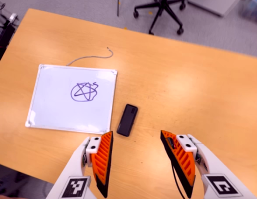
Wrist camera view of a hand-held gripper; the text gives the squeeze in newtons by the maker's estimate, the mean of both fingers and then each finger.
{"total": 0.0}